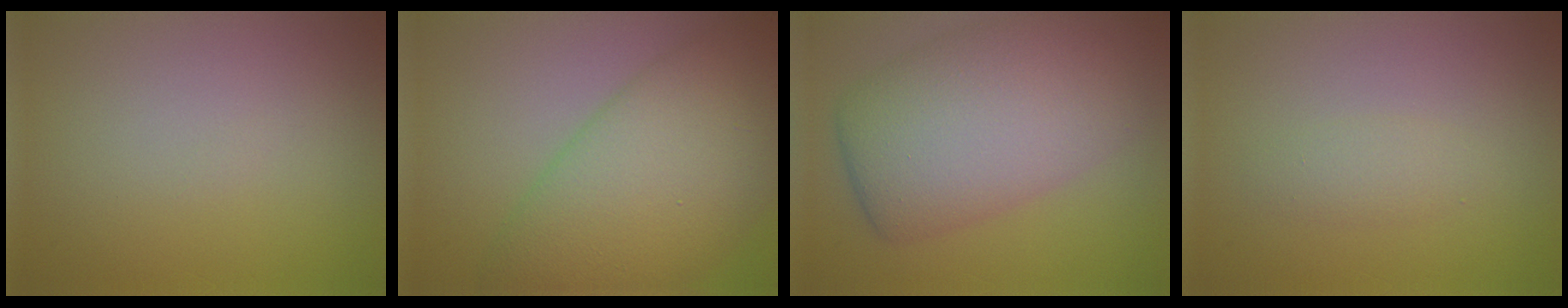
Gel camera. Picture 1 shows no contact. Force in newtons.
{"total": 11.5, "press": 11.5, "slide": 0.3}
{"total": 9.8, "press": 9.8, "slide": 0.4}
{"total": 1.4, "press": 1.4, "slide": 0.1}